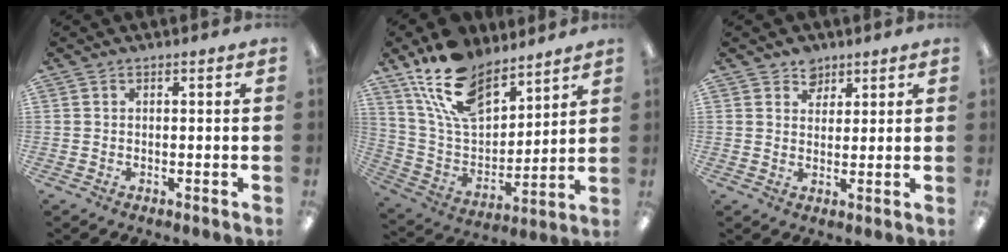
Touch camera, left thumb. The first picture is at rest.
{"total": 17.7, "force": [13.0, 8.5, 8.5], "torque": [-0.176, -0.065, 0.241]}
{"total": 4.1, "force": [3.1, 2.7, 0.4], "torque": [0.006, -0.013, 0.054]}